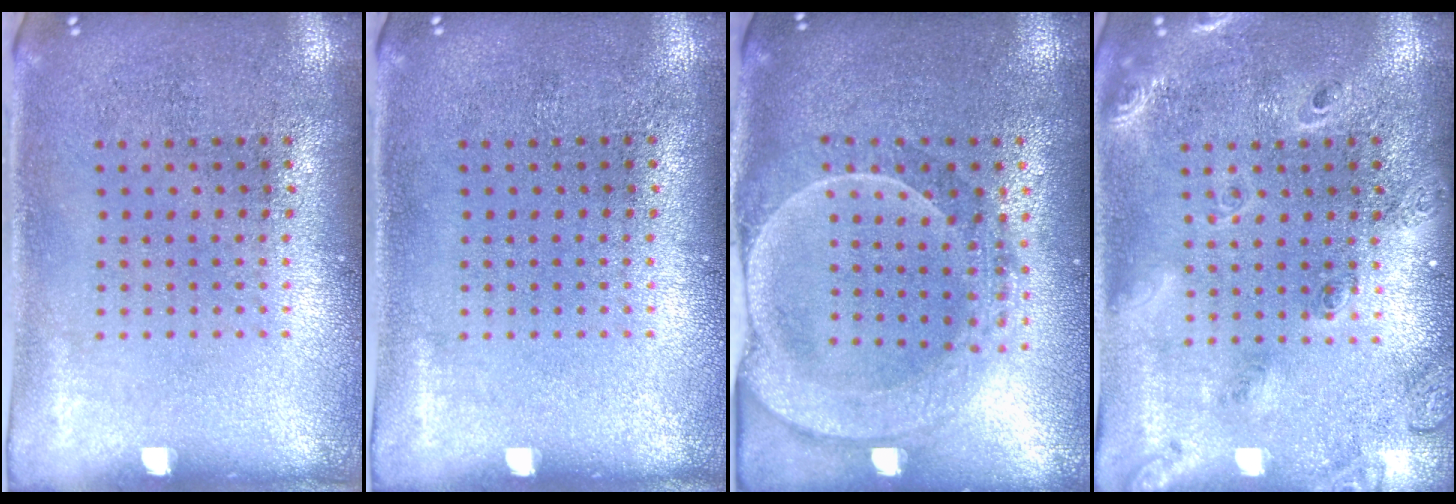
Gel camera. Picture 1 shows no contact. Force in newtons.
{"total": 0.0}
{"total": 2.3, "press": 2.1, "slide": 0.9}
{"total": 1.7, "press": 1.6, "slide": 0.8}